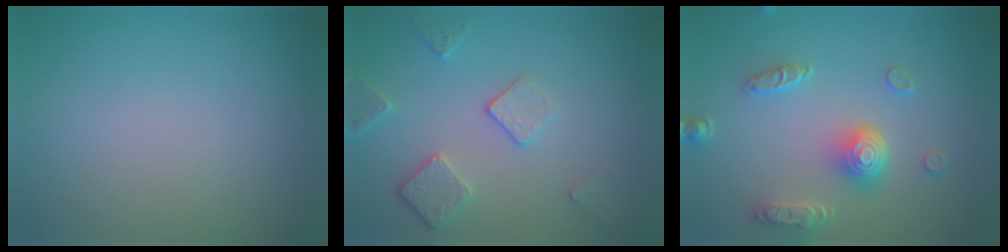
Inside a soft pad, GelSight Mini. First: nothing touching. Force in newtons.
{"total": 3.6, "press": 2.8, "slide": 2.2}
{"total": 4.8, "press": 3.7, "slide": 3.0}